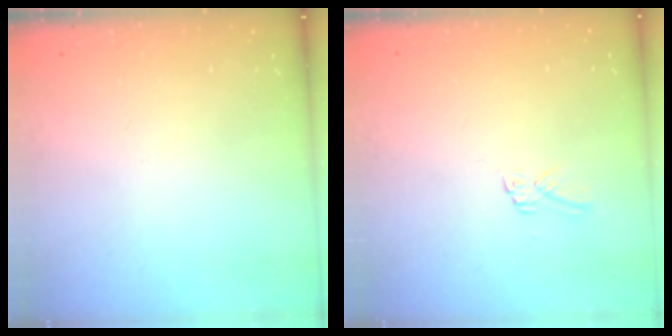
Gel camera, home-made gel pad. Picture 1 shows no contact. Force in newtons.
{"total": 4.5, "press": 4.5, "slide": 0.5}